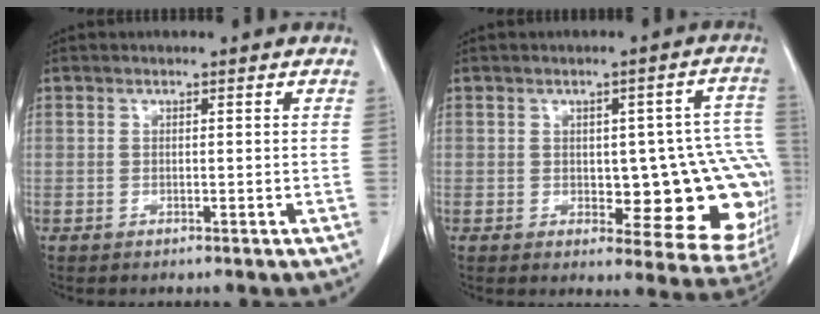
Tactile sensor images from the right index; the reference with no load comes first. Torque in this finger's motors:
{"motor_torque": [0.37, 0.03, 0.26, 0.04]}